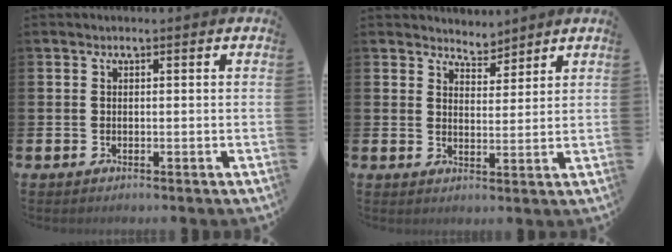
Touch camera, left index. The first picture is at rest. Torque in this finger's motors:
{"motor_torque": [-0.08, -0.19, 0.04, 0.01]}